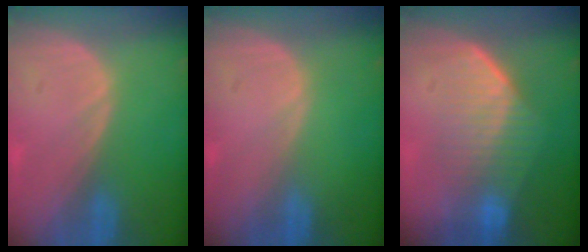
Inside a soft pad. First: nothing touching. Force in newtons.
{"total": 0.0}
{"total": 7.3, "press": 7.0, "slide": 2.0}